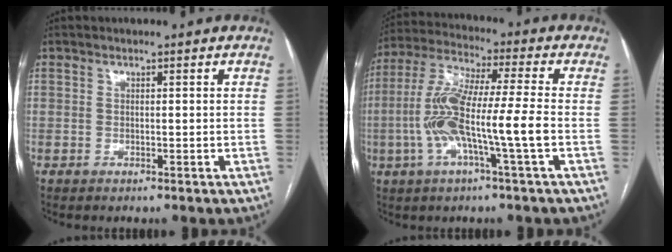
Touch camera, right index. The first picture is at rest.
{"total": 12.4, "force": [-2.8, 0.2, 12.1], "torque": [-0.253, 0.011, -0.059]}